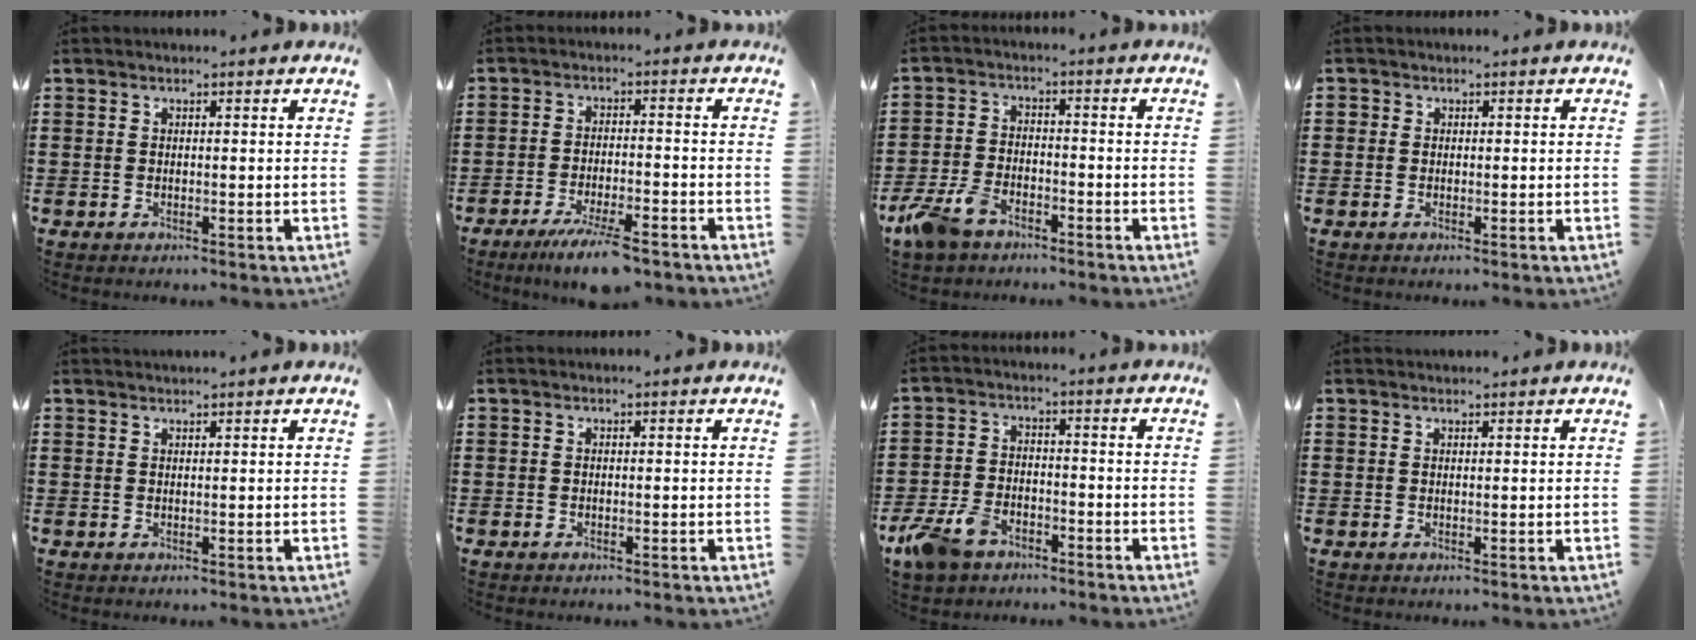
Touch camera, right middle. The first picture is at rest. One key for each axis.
{"total": 6.6, "fx": -5.1, "fy": 0.9, "fz": 4.1, "tx": -0.073, "ty": -0.009, "tz": -0.089}
{"total": 6.1, "fx": -4.3, "fy": 2.8, "fz": 3.1, "tx": -0.092, "ty": 0.000, "tz": -0.090}
{"total": 0.9, "fx": 0.1, "fy": 0.8, "fz": 0.1, "tx": 0.004, "ty": 0.003, "tz": -0.001}
{"total": 1.0, "fx": 0.9, "fy": -0.1, "fz": 0.0, "tx": -0.001, "ty": -0.004, "tz": 0.018}
{"total": 0.0}
{"total": 6.2, "fx": -4.4, "fy": 3.2, "fz": 3.0, "tx": -0.090, "ty": 0.002, "tz": -0.093}
{"total": 0.8, "fx": 0.7, "fy": 0.0, "fz": -0.1, "tx": 0.001, "ty": -0.002, "tz": 0.014}